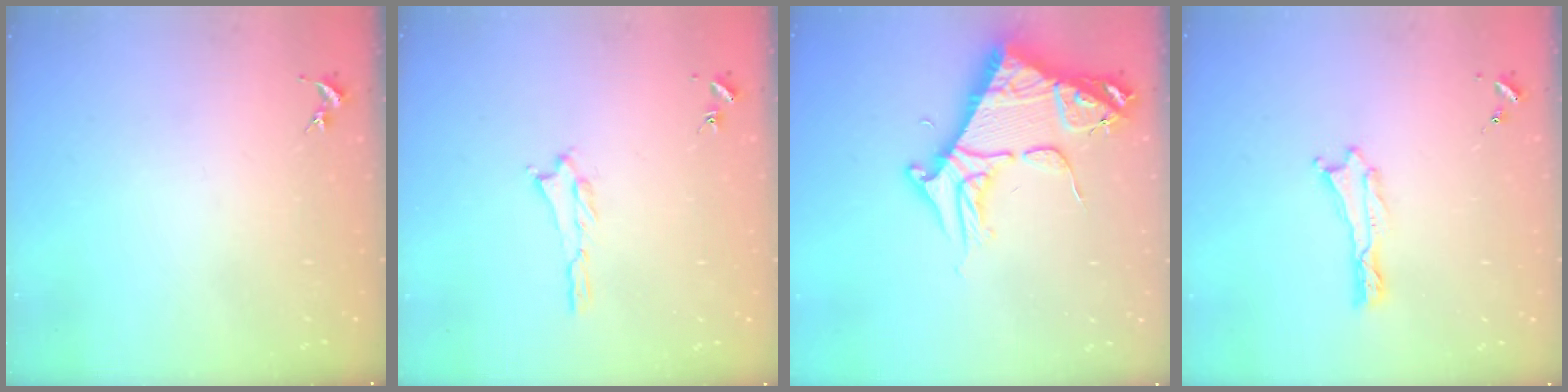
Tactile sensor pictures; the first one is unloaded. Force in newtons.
{"total": 0.0}
{"total": 9.0, "press": 9.0, "slide": 1.1}
{"total": 0.0}